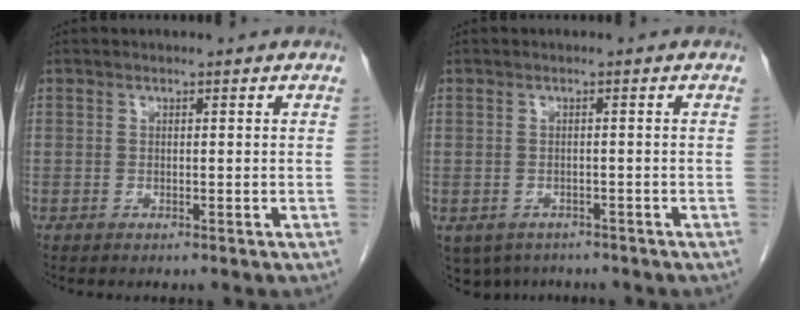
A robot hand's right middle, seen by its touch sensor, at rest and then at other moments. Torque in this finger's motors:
{"motor_torque": [0.13, -0.11, 0.01, 0.00]}